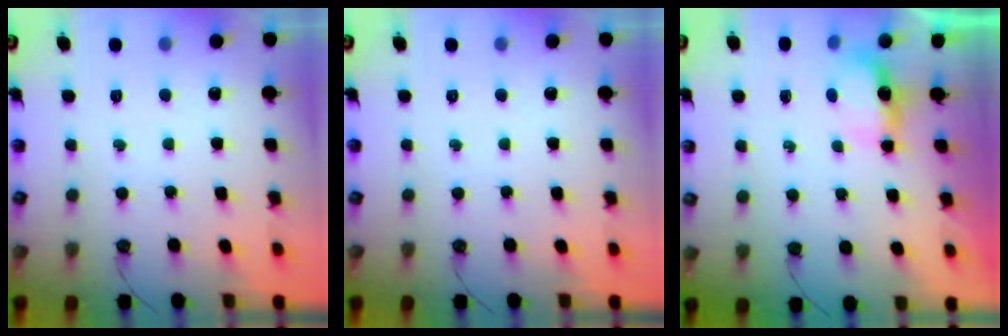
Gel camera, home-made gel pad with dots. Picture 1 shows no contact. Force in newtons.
{"total": 0.0}
{"total": 4.4, "press": 4.3, "slide": 0.6}